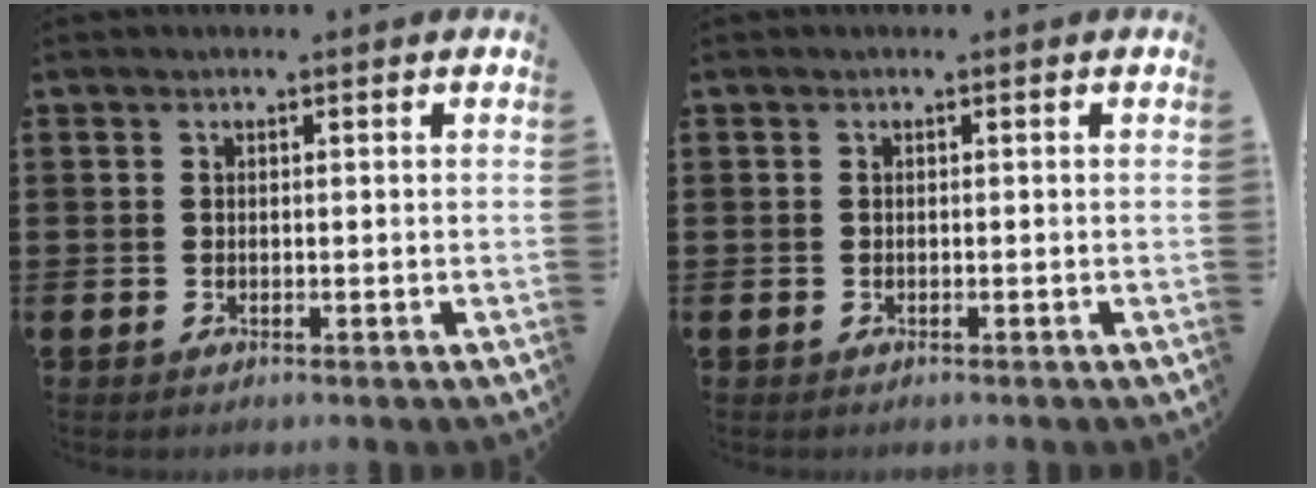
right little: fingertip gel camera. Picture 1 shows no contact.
{"total": 0.0}